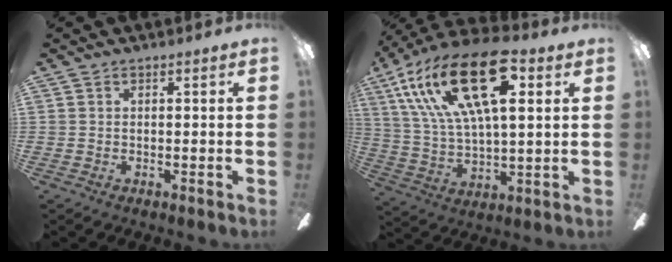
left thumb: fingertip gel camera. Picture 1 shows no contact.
{"total": 24.7, "force": [11.6, 10.5, 19.1], "torque": [-0.361, -0.037, 0.191]}